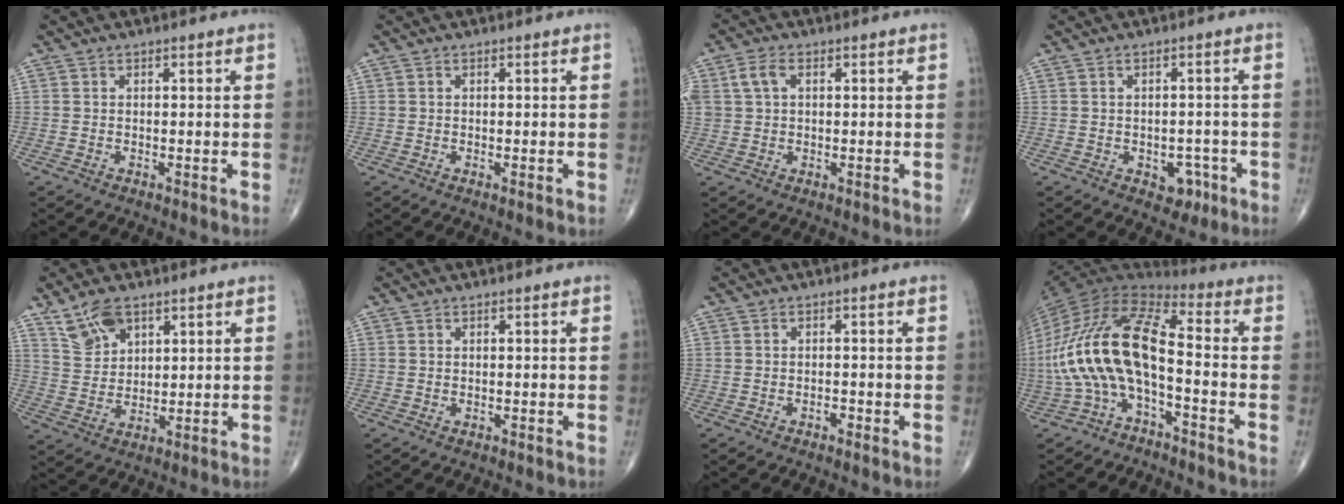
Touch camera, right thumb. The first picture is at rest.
{"total": 0.6, "force": [-0.1, 0.1, 0.6], "torque": [-0.013, -0.003, -0.002]}
{"total": 4.4, "force": [1.2, 2.9, 3.1], "torque": [-0.073, 0.014, 0.026]}
{"total": 4.2, "force": [-1.9, 3.0, 2.4], "torque": [-0.009, 0.012, -0.021]}
{"total": 7.2, "force": [4.6, 3.8, 3.9], "torque": [-0.060, -0.018, 0.097]}
{"total": 0.0}
{"total": 1.1, "force": [-0.7, 0.5, 0.7], "torque": [-0.012, 0.002, -0.012]}
{"total": 18.2, "force": [-4.3, 7.4, 16.0], "torque": [-0.328, 0.073, -0.087]}